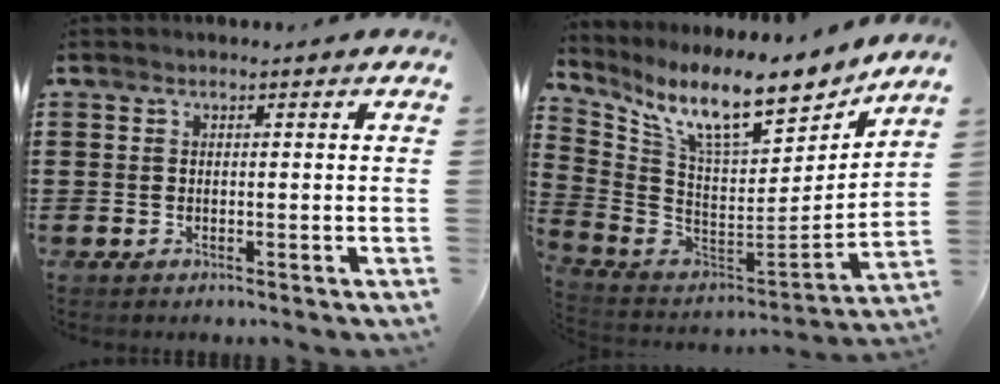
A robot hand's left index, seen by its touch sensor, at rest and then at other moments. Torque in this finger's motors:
{"motor_torque": [2.14, 0.00, 0.64, 0.21]}